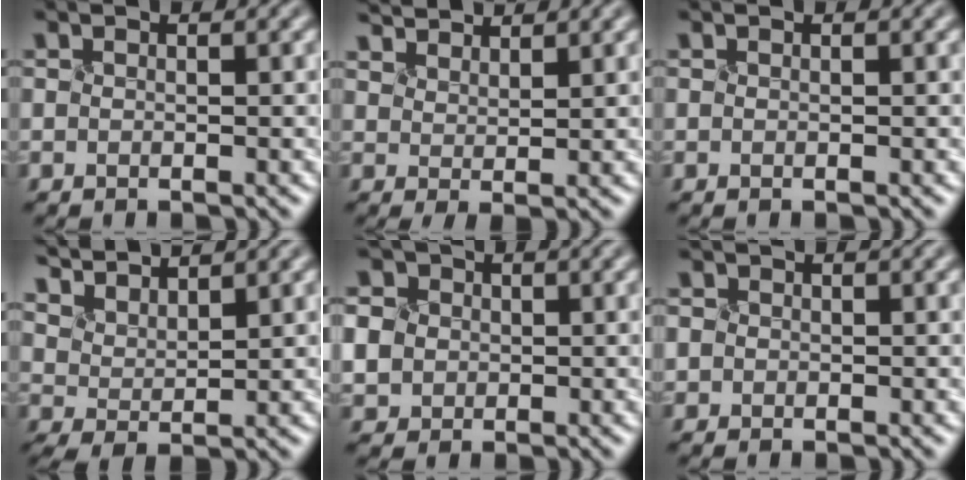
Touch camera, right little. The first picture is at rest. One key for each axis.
{"total": 3.0, "fx": 2.8, "fy": 0.6, "fz": 0.9, "tx": -0.030, "ty": -0.011, "tz": 0.058}
{"total": 0.0}
{"total": 4.5, "fx": 4.0, "fy": 1.0, "fz": 1.8, "tx": -0.054, "ty": -0.003, "tz": 0.082}
{"total": 6.8, "fx": 1.5, "fy": 6.1, "fz": 2.6, "tx": -0.076, "ty": 0.025, "tz": 0.012}
{"total": 1.8, "fx": 0.5, "fy": 1.6, "fz": 0.6, "tx": 0.003, "ty": 0.010, "tz": -0.002}